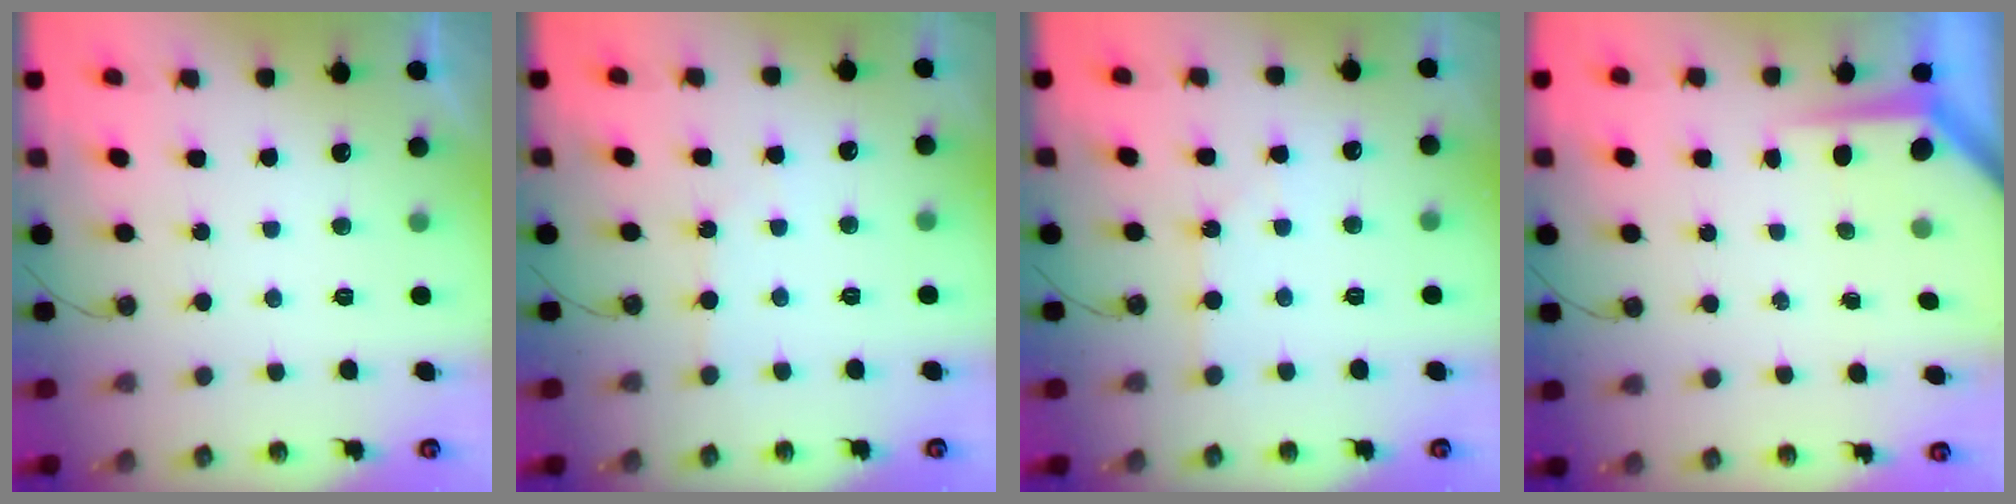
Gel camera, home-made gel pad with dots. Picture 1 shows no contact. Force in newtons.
{"total": 2.6, "press": 2.6, "slide": 0.3}
{"total": 1.7, "press": 1.7, "slide": 0.3}
{"total": 3.9, "press": 3.9, "slide": 0.2}